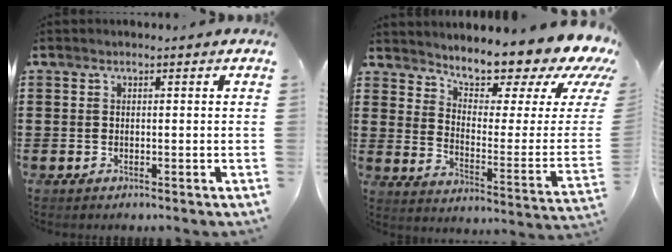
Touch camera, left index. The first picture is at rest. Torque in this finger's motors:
{"motor_torque": [2.14, 0.00, 1.05, 0.21]}